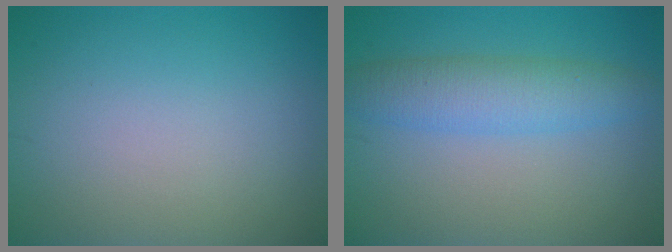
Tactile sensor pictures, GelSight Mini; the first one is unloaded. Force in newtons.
{"total": 4.1, "press": 4.1, "slide": 0.2}